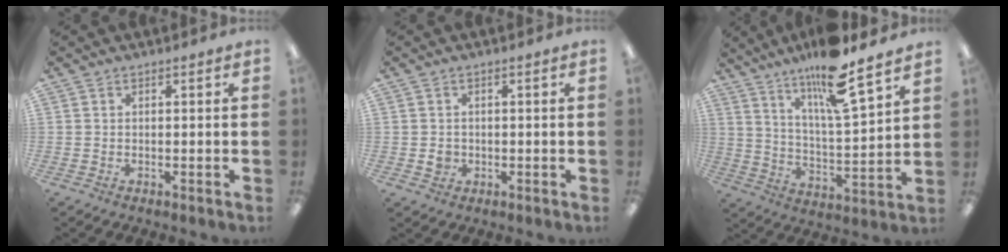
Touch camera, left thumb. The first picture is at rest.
{"total": 2.3, "force": [-0.1, 2.1, 0.8], "torque": [-0.007, 0.000, -0.005]}
{"total": 15.0, "force": [11.9, 1.7, 8.9], "torque": [-0.160, -0.076, 0.193]}